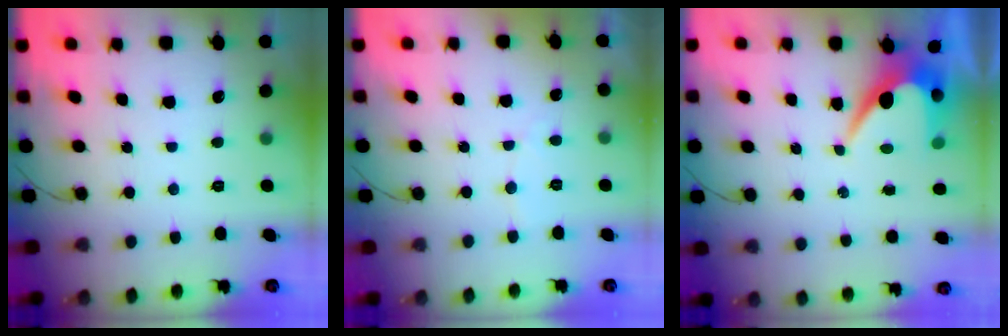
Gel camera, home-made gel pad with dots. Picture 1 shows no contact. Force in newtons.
{"total": 2.6, "press": 2.6, "slide": 0.2}
{"total": 7.0, "press": 7.0, "slide": 0.4}